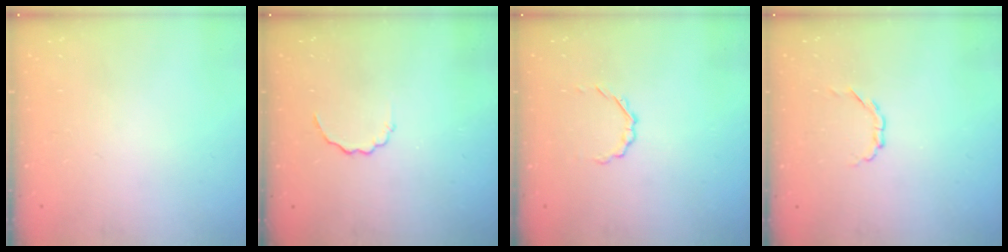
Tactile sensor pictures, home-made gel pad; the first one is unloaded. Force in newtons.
{"total": 2.9, "press": 2.8, "slide": 0.8}
{"total": 2.2, "press": 2.1, "slide": 0.7}
{"total": 2.7, "press": 2.5, "slide": 1.0}